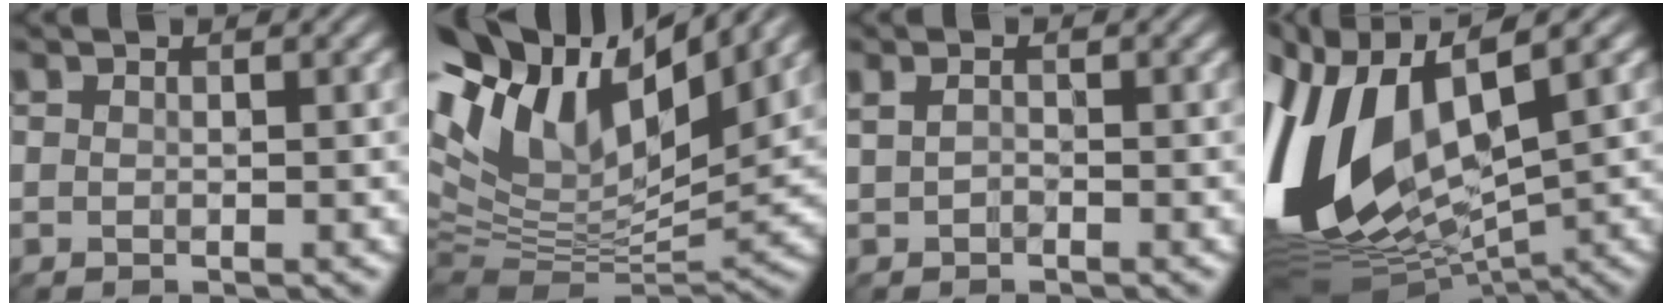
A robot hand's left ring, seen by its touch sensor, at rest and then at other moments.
{"total": 14.3, "force": [7.4, 6.6, 10.3], "torque": [-0.205, 0.032, 0.129]}
{"total": 0.9, "force": [0.0, 0.5, 0.7], "torque": [-0.019, 0.000, 0.000]}
{"total": 15.7, "force": [1.9, 9.0, 12.7], "torque": [-0.294, 0.009, 0.039]}